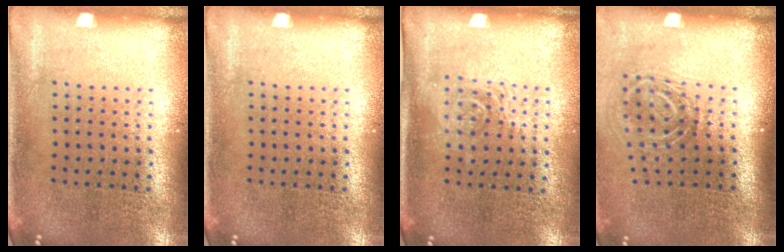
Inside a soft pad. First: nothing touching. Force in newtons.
{"total": 0.0}
{"total": 1.4, "press": 1.2, "slide": 0.7}
{"total": 2.0, "press": 1.3, "slide": 1.5}